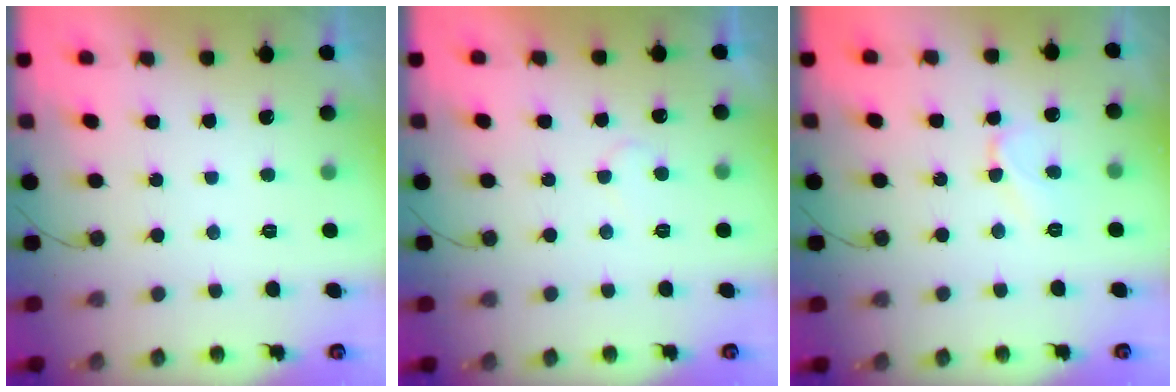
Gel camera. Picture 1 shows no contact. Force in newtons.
{"total": 5.2, "press": 5.2, "slide": 0.5}
{"total": 5.6, "press": 5.6, "slide": 0.3}